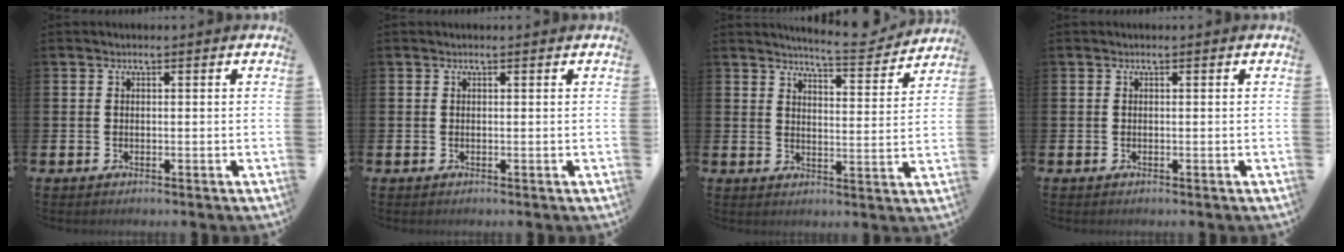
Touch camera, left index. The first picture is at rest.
{"total": 0.0}
{"total": 6.3, "force": [6.1, 0.3, 1.4], "torque": [-0.026, -0.043, 0.104]}
{"total": 0.0}